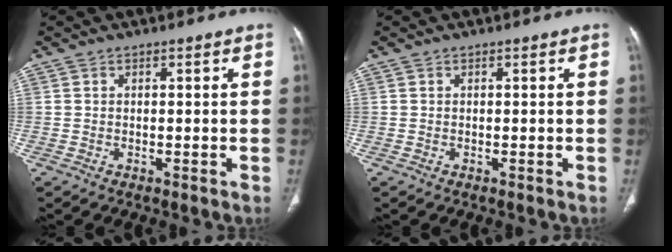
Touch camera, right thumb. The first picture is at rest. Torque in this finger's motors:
{"motor_torque": [0.00, 0.00, -0.01, 0.01, 0.00]}